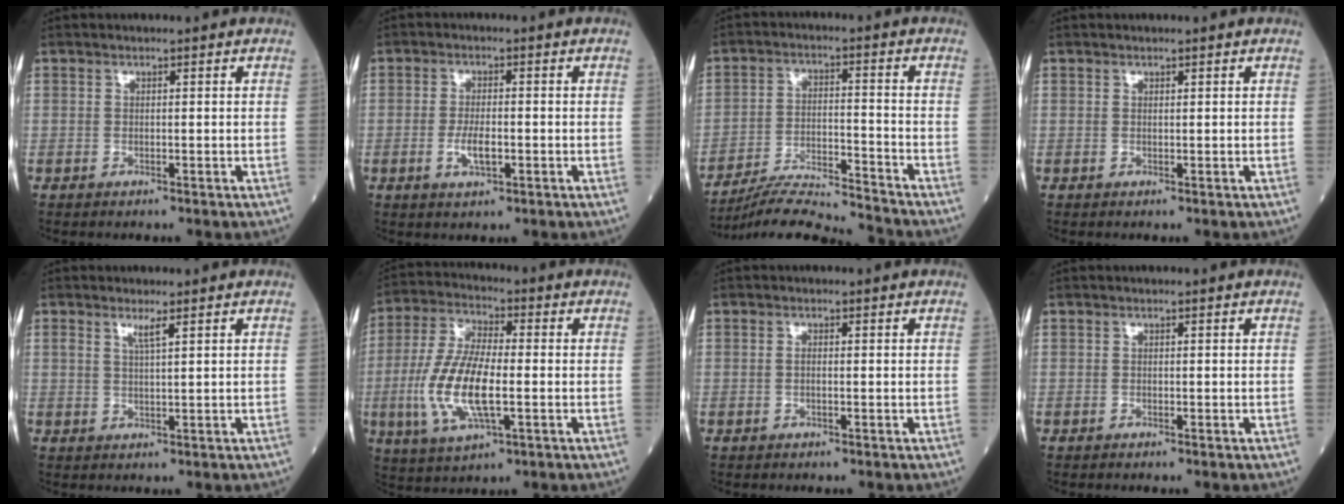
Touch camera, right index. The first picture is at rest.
{"total": 3.8, "force": [-1.0, 1.2, 3.5], "torque": [-0.066, 0.000, -0.016]}
{"total": 11.3, "force": [-11.0, -1.5, 2.0], "torque": [-0.038, 0.000, -0.193]}
{"total": 0.0}
{"total": 2.0, "force": [1.2, 0.0, 1.6], "torque": [-0.034, -0.003, 0.022]}
{"total": 12.6, "force": [-2.2, 3.5, 11.9], "torque": [-0.261, -0.008, -0.039]}
{"total": 0.7, "force": [-0.1, 0.2, 0.7], "torque": [-0.019, -0.002, 0.000]}
{"total": 0.0}